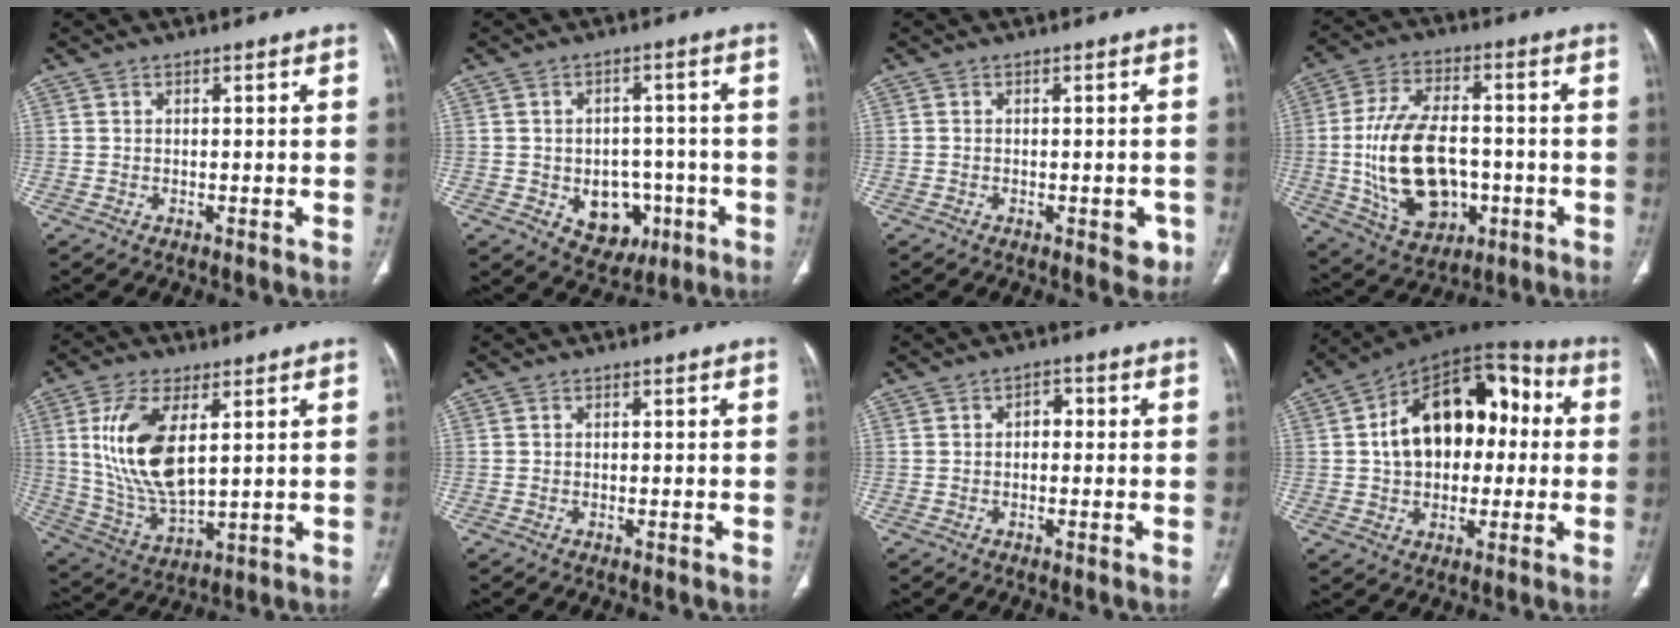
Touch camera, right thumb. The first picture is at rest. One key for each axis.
{"total": 9.5, "fx": -2.9, "fy": 7.4, "fz": 5.3, "tx": -0.032, "ty": 0.022, "tz": -0.024}
{"total": 3.2, "fx": -1.3, "fy": 1.7, "fz": 2.3, "tx": -0.008, "ty": 0.005, "tz": -0.013}
{"total": 18.7, "fx": -2.4, "fy": 11.7, "fz": 14.4, "tx": -0.249, "ty": 0.011, "tz": -0.025}
{"total": 15.5, "fx": 3.9, "fy": 7.1, "fz": 13.2, "tx": -0.269, "ty": -0.022, "tz": 0.088}
{"total": 0.0}
{"total": 2.3, "fx": 0.0, "fy": 1.7, "fz": 1.6, "tx": -0.012, "ty": 0.009, "tz": -0.007}
{"total": 20.4, "fx": 1.8, "fy": 13.2, "fz": 15.5, "tx": -0.207, "ty": 0.043, "tz": 0.024}